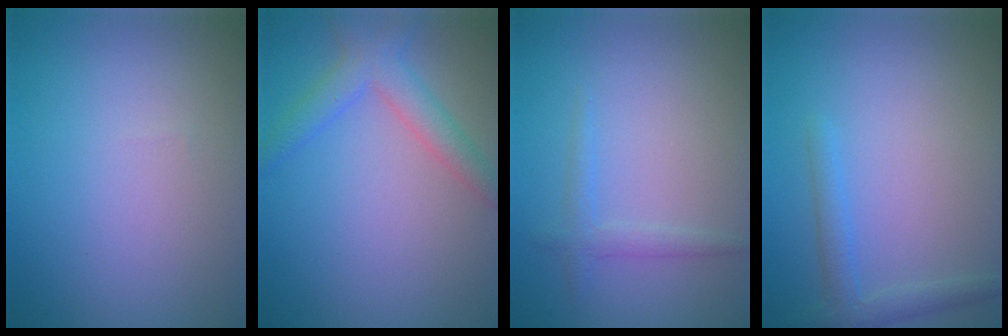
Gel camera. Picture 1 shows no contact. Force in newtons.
{"total": 3.2, "press": 3.2, "slide": 0.0}
{"total": 1.3, "press": 1.3, "slide": 0.0}
{"total": 1.9, "press": 1.9, "slide": 0.1}